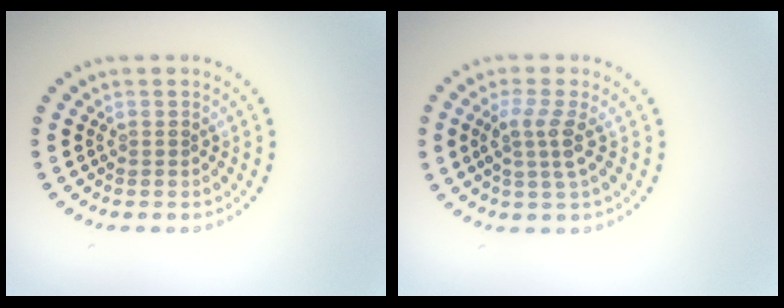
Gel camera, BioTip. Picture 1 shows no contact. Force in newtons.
{"total": 2.5, "press": 2.0, "slide": 1.5}